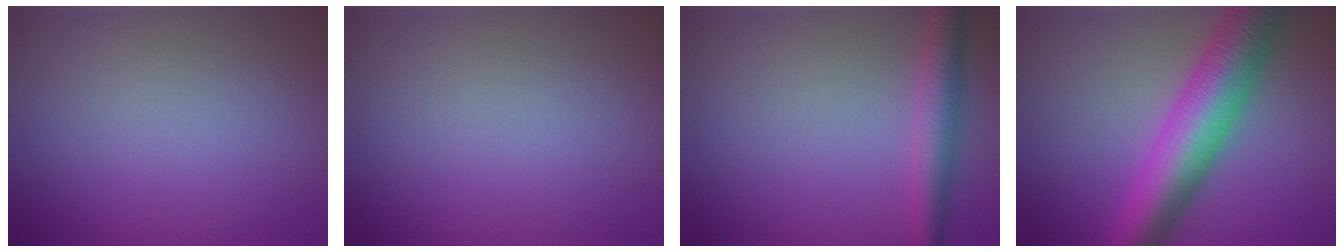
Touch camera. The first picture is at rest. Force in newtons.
{"total": 0.0}
{"total": 3.6, "press": 3.6, "slide": 0.1}
{"total": 9.5, "press": 9.5, "slide": 0.1}